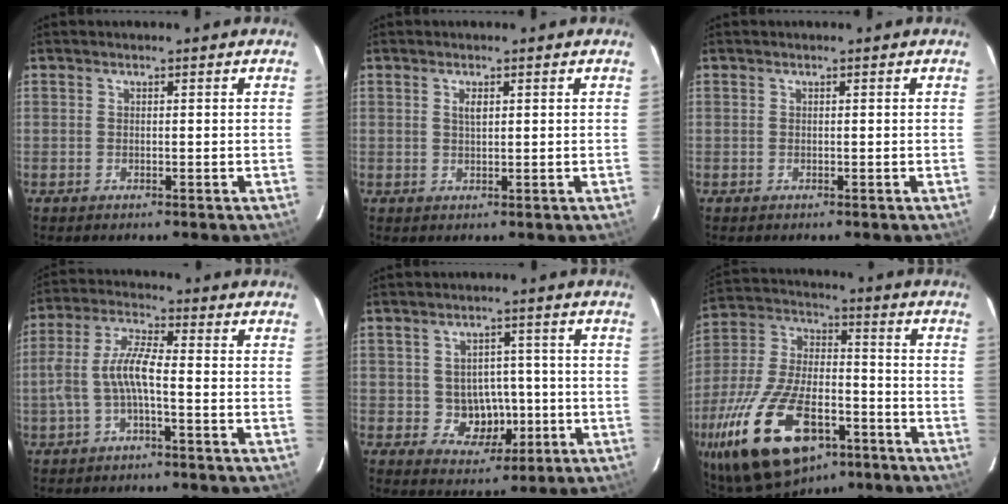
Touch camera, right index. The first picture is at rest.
{"total": 1.5, "force": [0.6, 0.7, 1.2], "torque": [-0.022, 0.002, 0.010]}
{"total": 0.0}
{"total": 7.1, "force": [-2.1, 1.5, 6.6], "torque": [-0.147, 0.011, -0.037]}
{"total": 6.8, "force": [-1.2, 6.1, 2.6], "torque": [-0.056, 0.013, 0.000]}
{"total": 23.8, "force": [-13.3, 11.2, 16.2], "torque": [-0.337, -0.020, -0.225]}